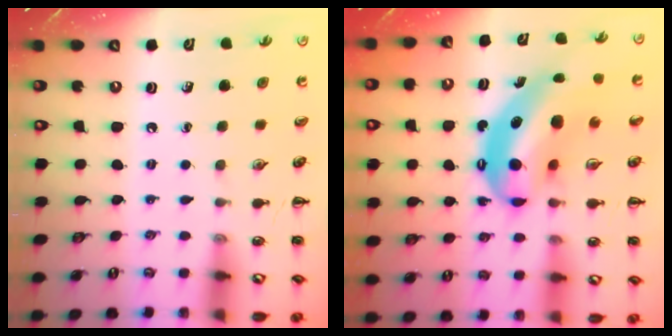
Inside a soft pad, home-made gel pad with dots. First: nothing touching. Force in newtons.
{"total": 13.2, "press": 12.9, "slide": 3.1}